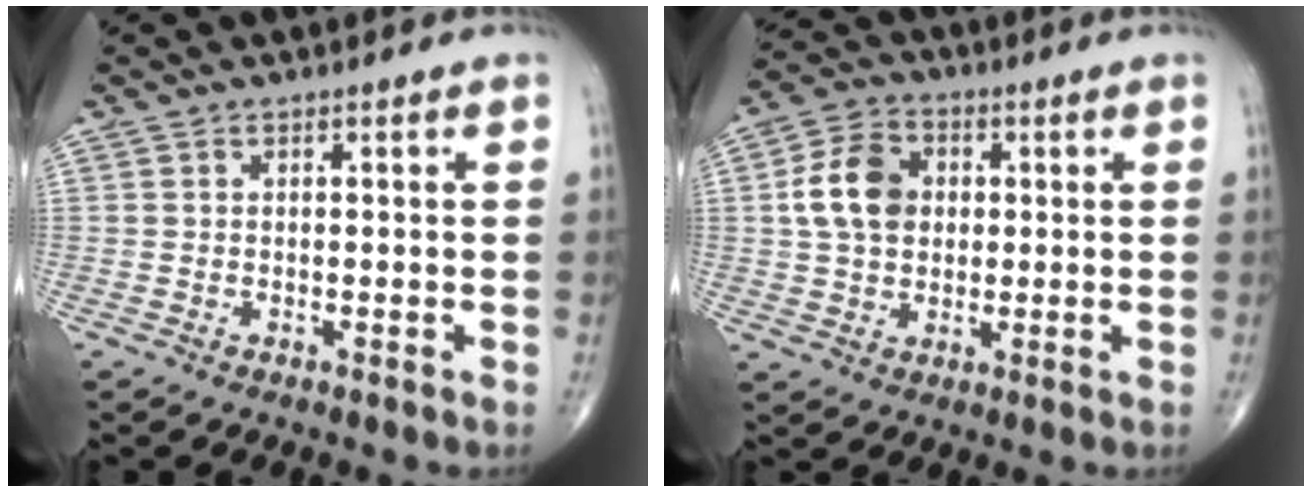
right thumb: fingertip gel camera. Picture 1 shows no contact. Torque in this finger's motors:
{"motor_torque": [0.08, 1.90, 0.89, -0.01, 0.09]}